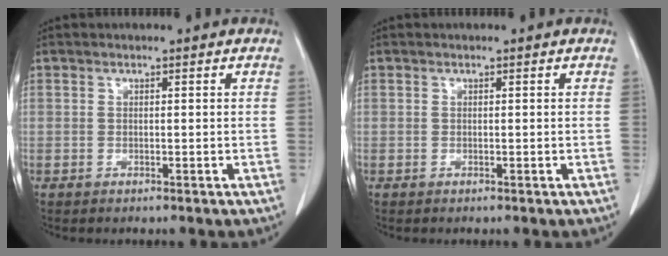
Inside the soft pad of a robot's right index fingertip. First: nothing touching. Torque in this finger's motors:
{"motor_torque": [0.00, 0.00, 0.00, 0.00]}